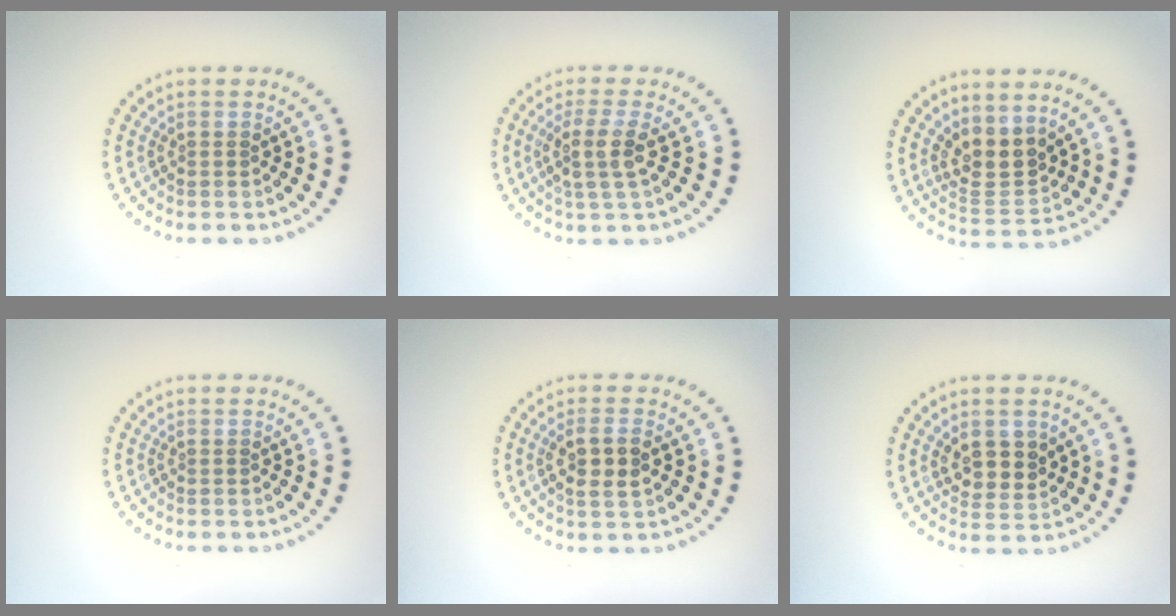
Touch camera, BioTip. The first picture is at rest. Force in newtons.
{"total": 2.9, "press": 2.4, "slide": 1.7}
{"total": 3.3, "press": 2.9, "slide": 1.6}
{"total": 0.0}
{"total": 2.8, "press": 2.7, "slide": 0.8}
{"total": 2.9, "press": 2.7, "slide": 1.0}